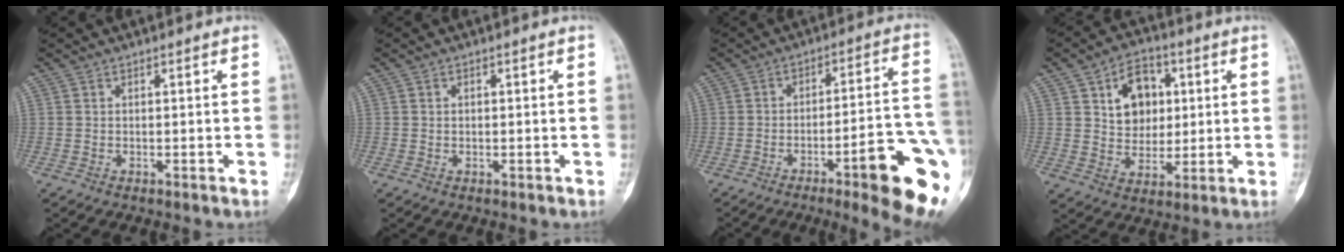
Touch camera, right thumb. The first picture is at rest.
{"total": 0.8, "force": [-0.1, 0.7, 0.1], "torque": [0.010, 0.004, -0.003]}
{"total": 18.5, "force": [-8.0, 3.4, 16.3], "torque": [-0.162, 0.036, -0.104]}
{"total": 11.2, "force": [3.1, 8.6, 6.6], "torque": [-0.058, -0.004, 0.052]}